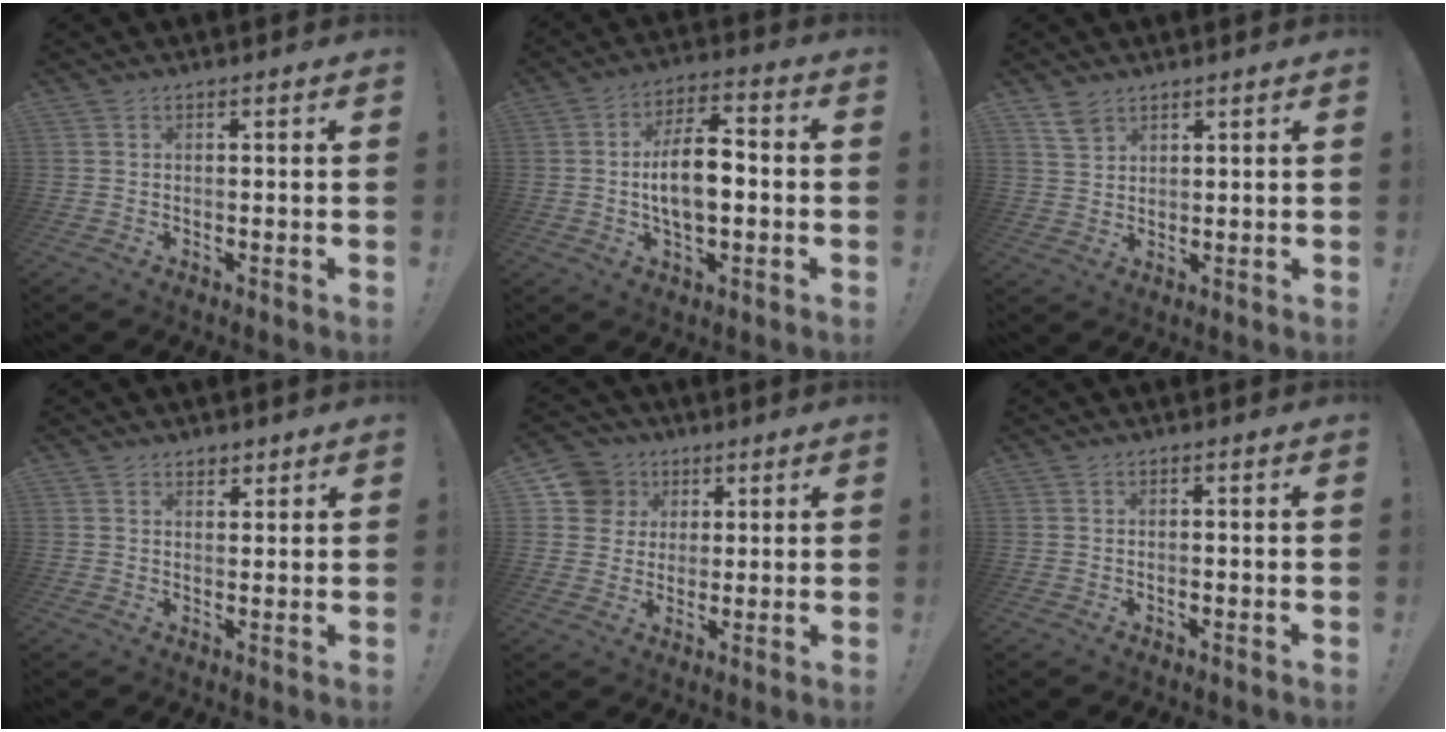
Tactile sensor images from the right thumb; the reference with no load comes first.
{"total": 11.6, "force": [-1.1, 5.7, 10.0], "torque": [-0.175, 0.005, -0.024]}
{"total": 4.4, "force": [3.3, 2.3, 1.8], "torque": [-0.022, -0.018, 0.061]}
{"total": 2.4, "force": [1.8, 1.6, 0.4], "torque": [0.005, -0.010, 0.030]}
{"total": 9.8, "force": [3.4, 8.9, 2.1], "torque": [-0.024, -0.014, 0.070]}
{"total": 0.7, "force": [-0.4, 0.3, 0.5], "torque": [-0.014, 0.004, -0.005]}